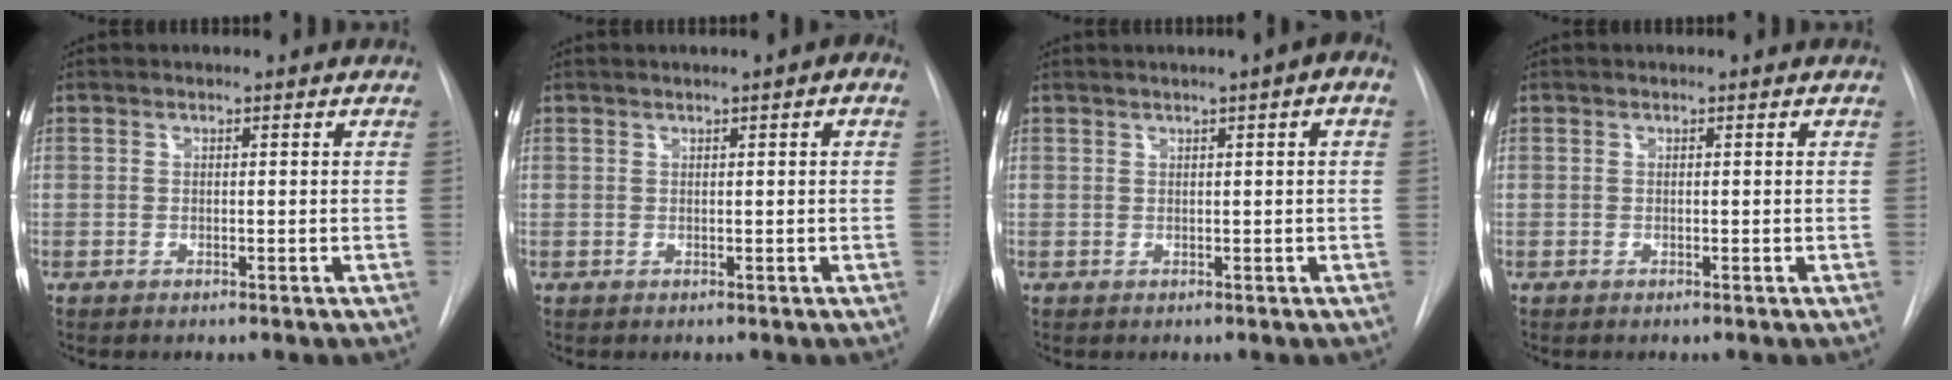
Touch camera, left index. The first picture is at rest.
{"total": 2.2, "force": [0.8, 0.2, 2.1], "torque": [-0.031, 0.009, 0.010]}
{"total": 3.7, "force": [1.4, 0.2, 3.4], "torque": [-0.047, 0.013, 0.018]}
{"total": 0.0}